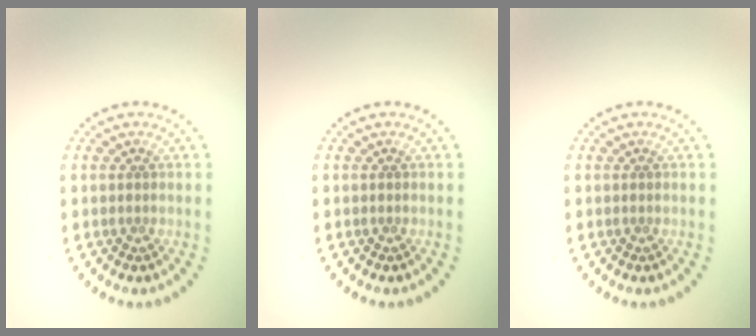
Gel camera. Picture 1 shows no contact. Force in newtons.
{"total": 0.0}
{"total": 0.0}